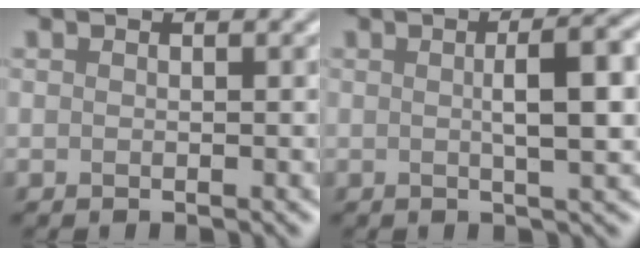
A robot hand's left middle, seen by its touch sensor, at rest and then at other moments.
{"total": 6.2, "force": [0.7, 1.5, 6.0], "torque": [-0.075, 0.014, 0.008]}